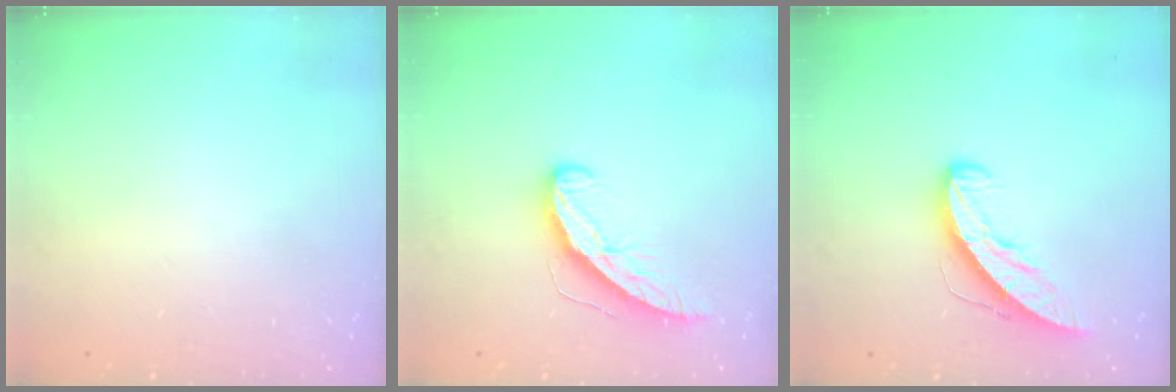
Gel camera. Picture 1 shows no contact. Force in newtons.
{"total": 9.4, "press": 9.4, "slide": 0.4}
{"total": 8.2, "press": 8.2, "slide": 0.4}